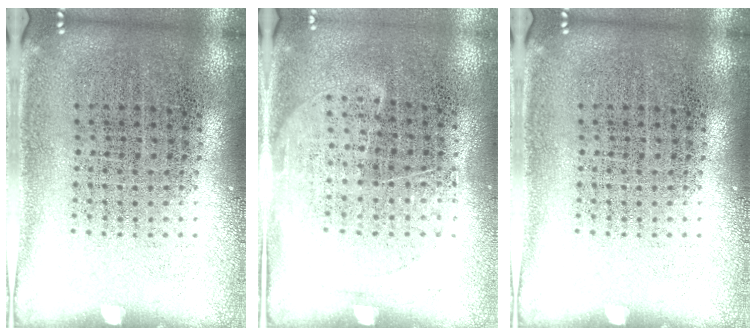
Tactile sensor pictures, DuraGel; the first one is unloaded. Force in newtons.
{"total": 1.3, "press": 1.1, "slide": 0.7}
{"total": 0.0}